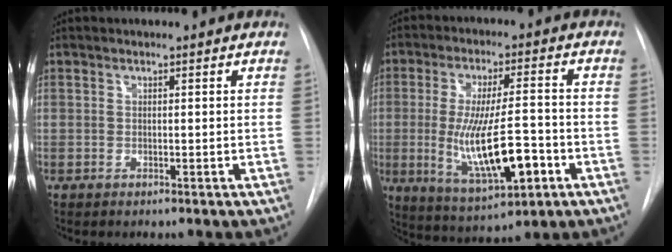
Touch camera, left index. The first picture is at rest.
{"total": 13.9, "force": [-3.3, 3.2, 13.1], "torque": [-0.241, -0.012, -0.043]}